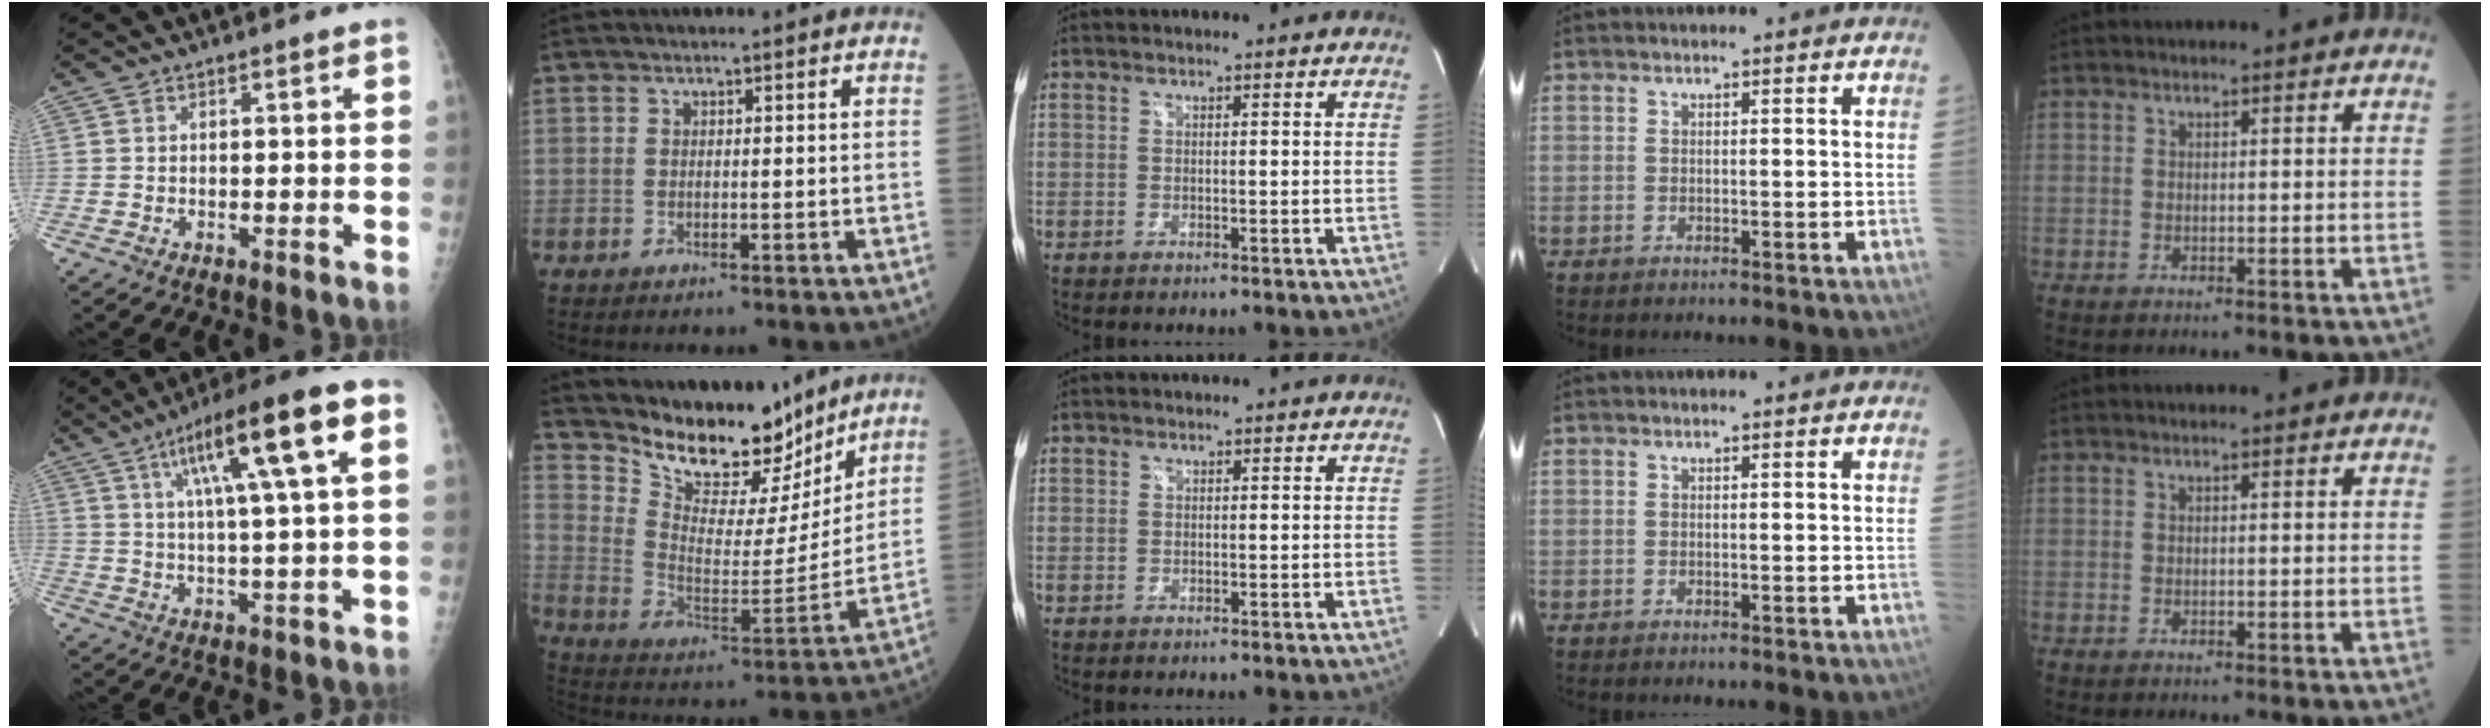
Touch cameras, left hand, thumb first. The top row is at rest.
{"thumb": {"total": 17.2, "force": [6.1, 2.3, 15.9], "torque": [-0.252, 0.014, 0.091]}, "index": {"total": 15.9, "force": [14.2, 4.7, 5.5], "torque": [-0.107, -0.029, 0.234]}, "middle": {"total": 0.6, "force": [0.4, 0.4, 0.0], "torque": [0.000, 0.003, 0.007]}}